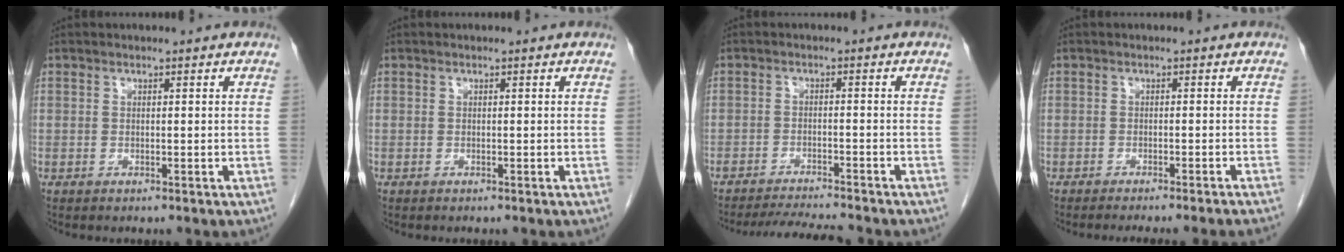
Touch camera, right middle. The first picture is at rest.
{"total": 0.0}
{"total": 7.0, "force": [-6.7, -0.3, 2.2], "torque": [-0.033, -0.011, -0.108]}
{"total": 8.4, "force": [-7.5, -1.3, 3.6], "torque": [-0.014, -0.020, -0.094]}